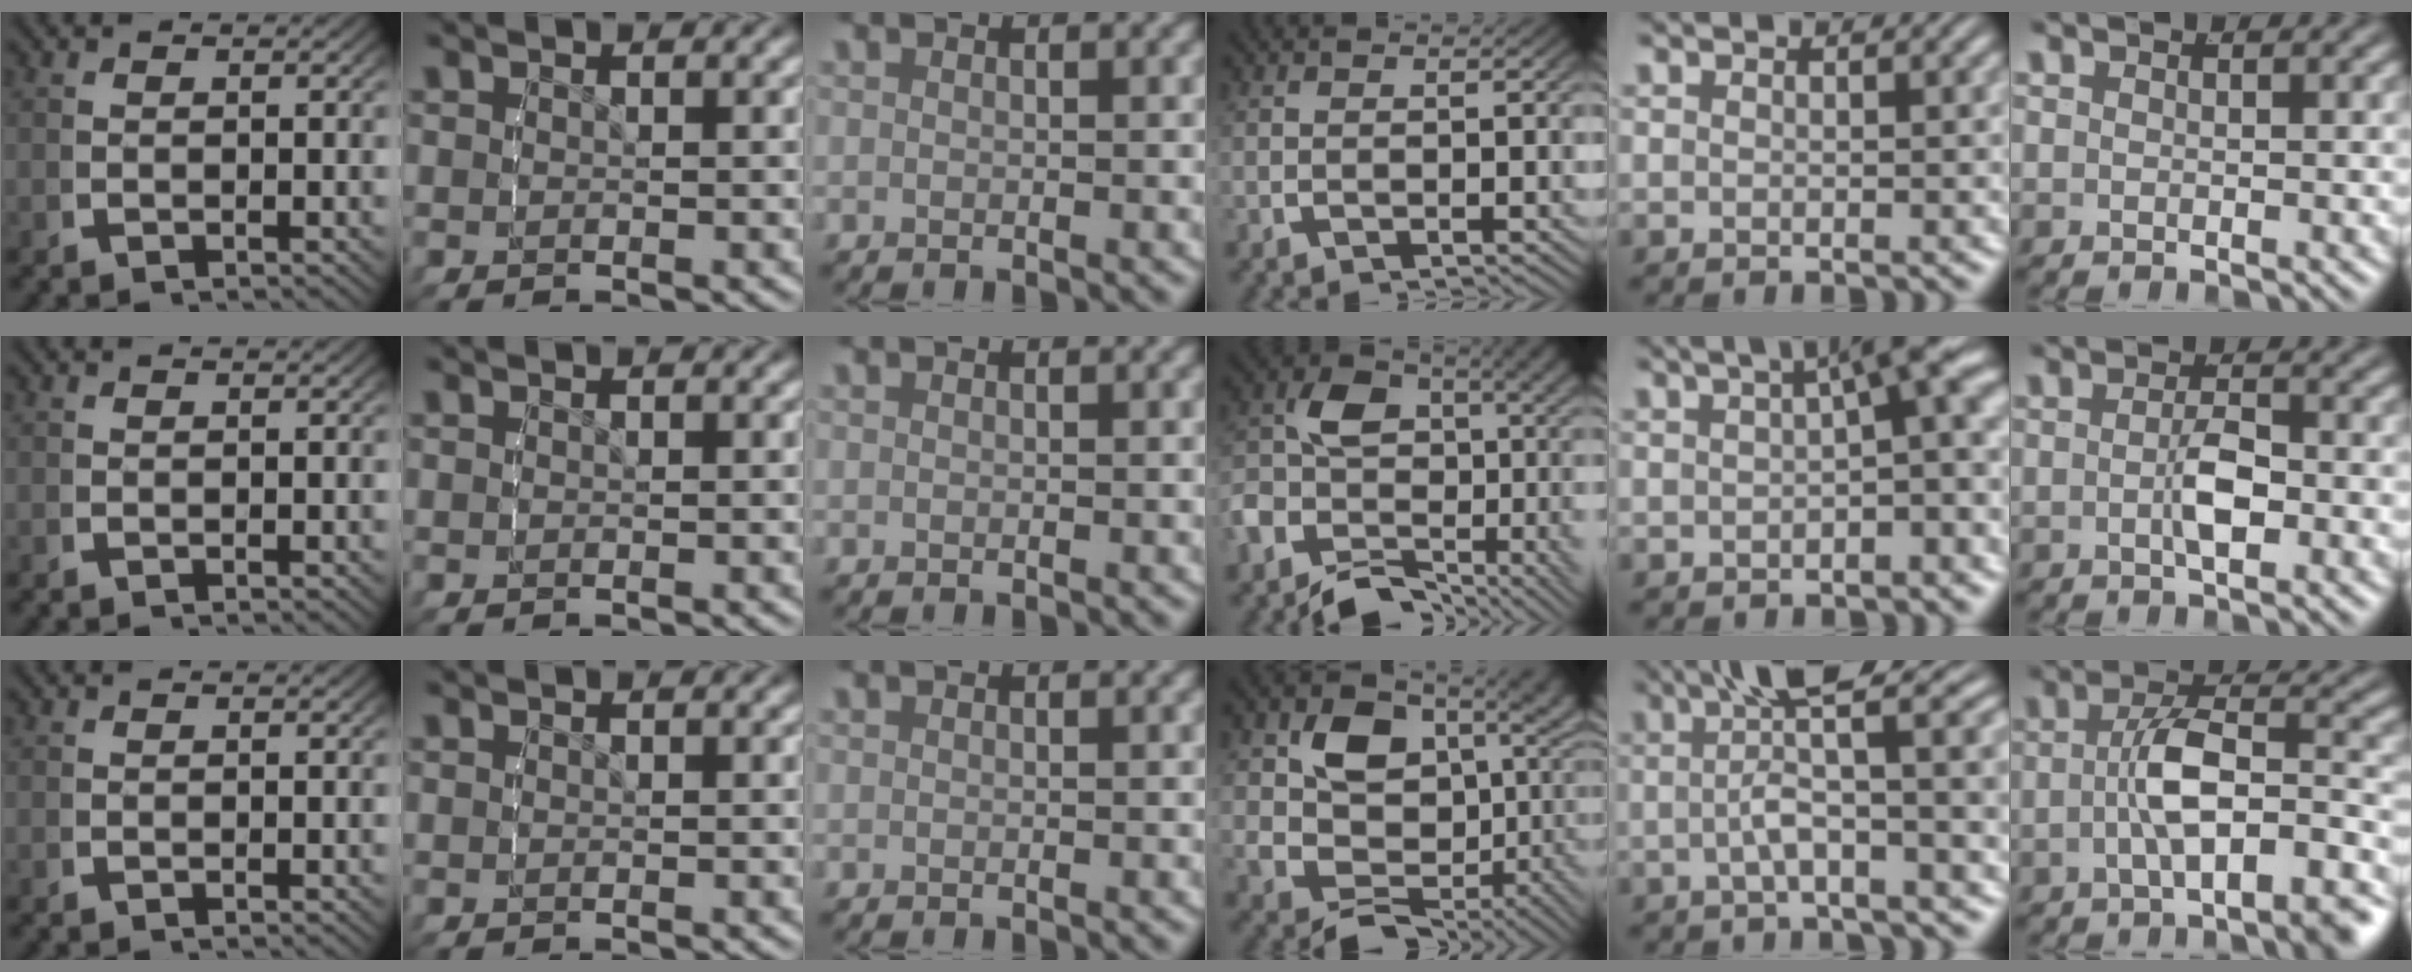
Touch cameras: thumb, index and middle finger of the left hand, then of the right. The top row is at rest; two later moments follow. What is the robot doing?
{"motion": "lift_and_place", "object": "stress ball aka squeeze ball"}